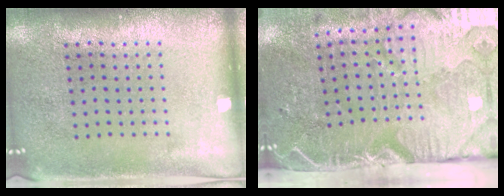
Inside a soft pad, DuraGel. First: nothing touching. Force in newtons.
{"total": 5.4, "press": 4.4, "slide": 3.1}